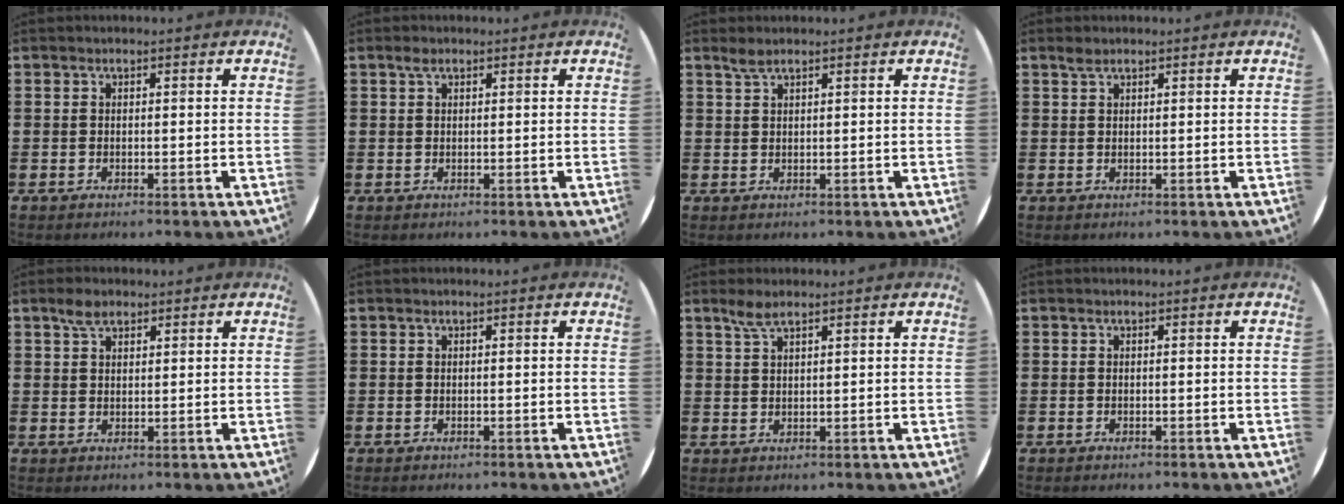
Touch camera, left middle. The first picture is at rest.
{"total": 1.0, "force": [0.6, 0.6, 0.6], "torque": [-0.012, 0.006, 0.010]}
{"total": 1.5, "force": [1.2, 0.1, 0.8], "torque": [-0.016, 0.003, 0.022]}
{"total": 1.0, "force": [0.9, 0.3, 0.4], "torque": [-0.009, 0.003, 0.016]}
{"total": 3.0, "force": [2.2, 1.5, 1.4], "torque": [-0.023, 0.004, 0.038]}
{"total": 0.0}
{"total": 2.6, "force": [2.0, 0.5, 1.6], "torque": [-0.036, 0.005, 0.036]}
{"total": 0.0}